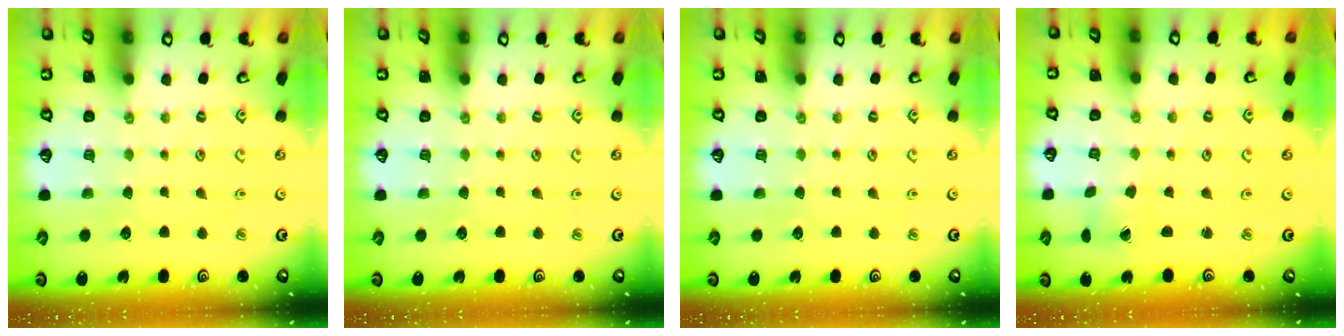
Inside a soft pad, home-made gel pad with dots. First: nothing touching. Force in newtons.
{"total": 0.0}
{"total": 0.0}
{"total": 1.4, "press": 1.4, "slide": 0.3}